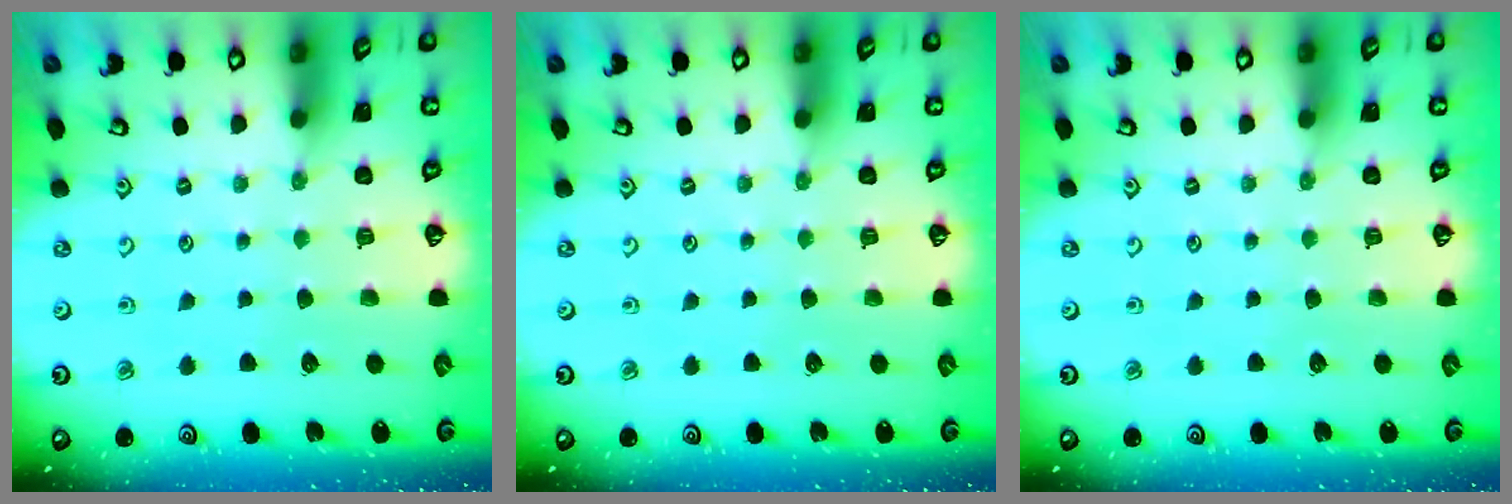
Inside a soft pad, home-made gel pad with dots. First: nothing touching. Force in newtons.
{"total": 0.0}
{"total": 0.0}